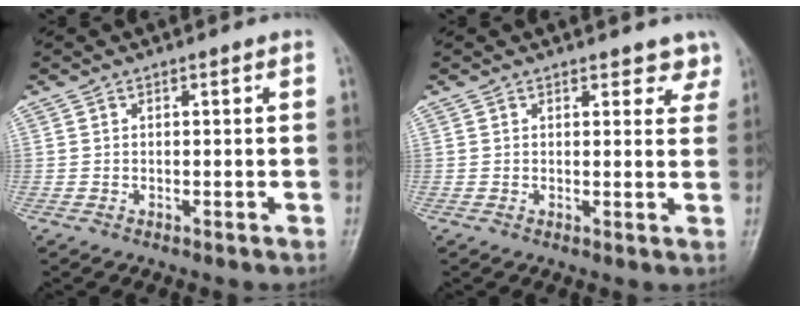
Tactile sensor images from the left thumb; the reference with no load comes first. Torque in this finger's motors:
{"motor_torque": [-0.01, 0.09, -0.30, -0.03, 0.05]}